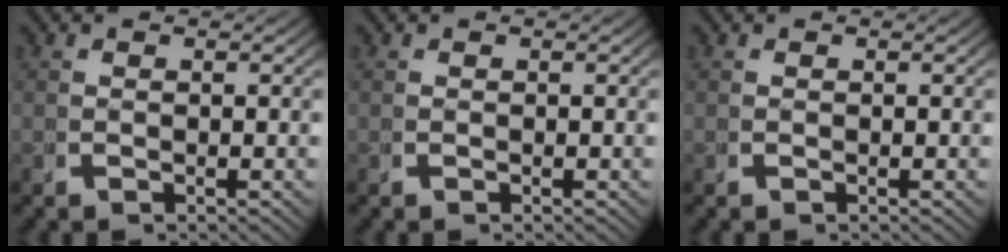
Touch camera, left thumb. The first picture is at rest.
{"total": 0.0}
{"total": 0.0}